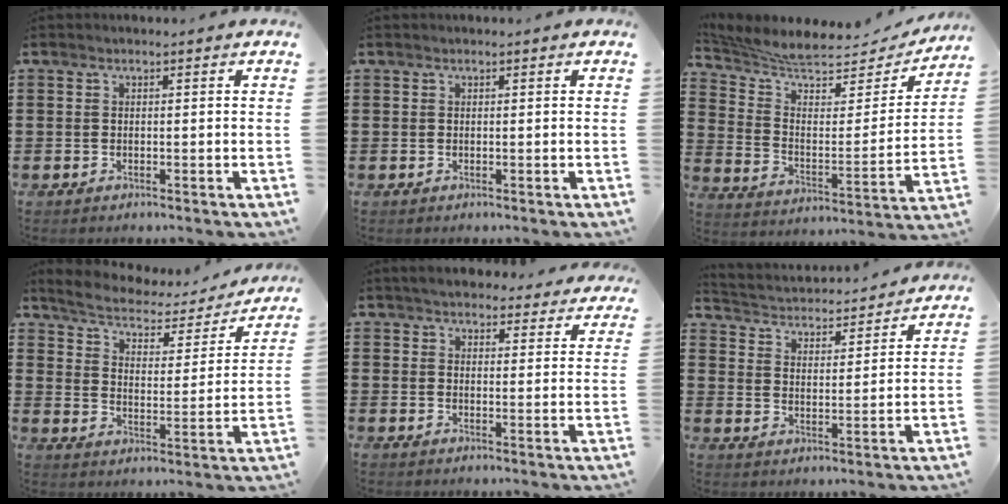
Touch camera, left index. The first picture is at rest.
{"total": 0.0}
{"total": 6.8, "force": [6.0, 1.7, 2.7], "torque": [-0.083, -0.040, 0.101]}
{"total": 3.6, "force": [3.2, 1.0, 1.2], "torque": [-0.046, -0.025, 0.045]}
{"total": 4.2, "force": [4.1, 0.4, 0.8], "torque": [-0.028, -0.017, 0.075]}
{"total": 3.1, "force": [3.1, 0.2, -0.2], "torque": [-0.019, -0.032, 0.045]}